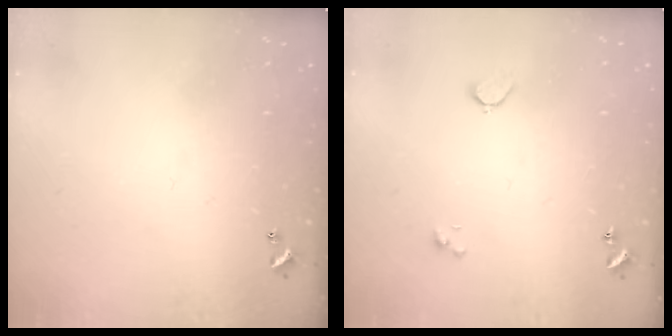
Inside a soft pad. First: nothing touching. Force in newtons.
{"total": 1.5, "press": 1.4, "slide": 0.6}